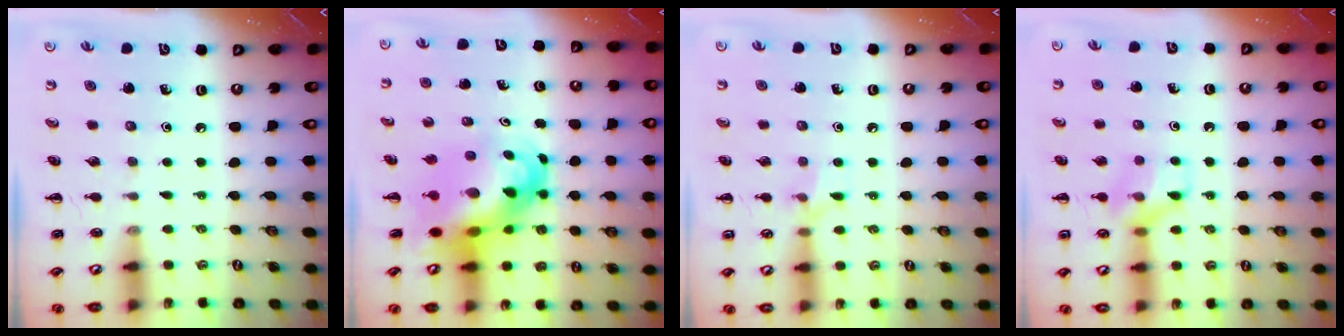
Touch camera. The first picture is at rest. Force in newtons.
{"total": 10.1, "press": 9.7, "slide": 2.8}
{"total": 6.4, "press": 6.2, "slide": 1.6}
{"total": 10.4, "press": 10.4, "slide": 1.0}